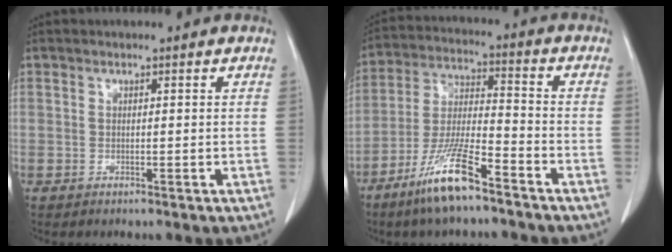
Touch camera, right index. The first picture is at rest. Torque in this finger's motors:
{"motor_torque": [1.18, -0.91, 0.41, 0.15]}